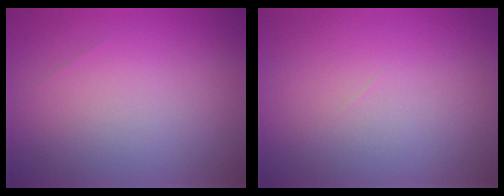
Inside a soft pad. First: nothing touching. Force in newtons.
{"total": 0.0}